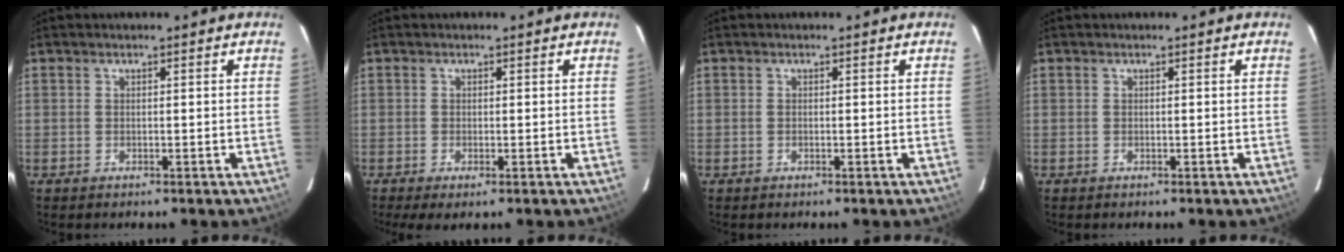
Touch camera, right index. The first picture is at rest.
{"total": 2.3, "force": [-1.0, 0.6, 1.9], "torque": [-0.041, -0.008, -0.016]}
{"total": 0.0}
{"total": 0.0}